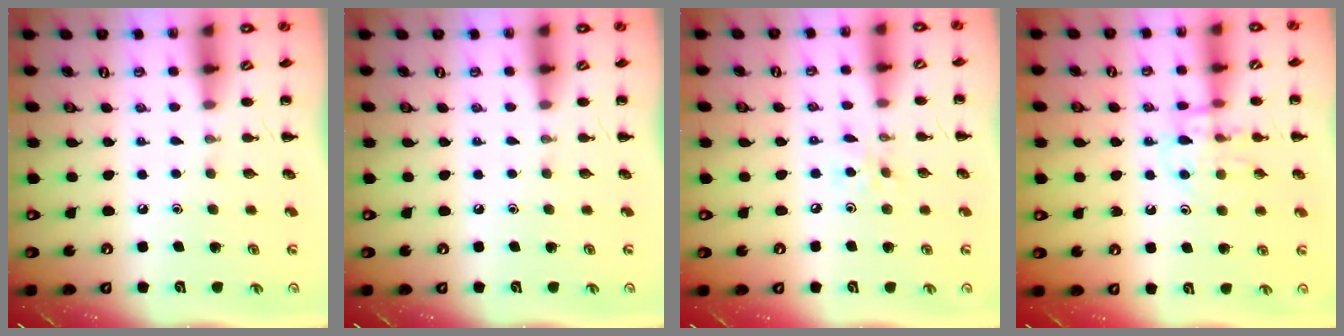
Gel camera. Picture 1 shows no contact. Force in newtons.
{"total": 0.0}
{"total": 3.5, "press": 3.4, "slide": 0.9}
{"total": 12.2, "press": 12.1, "slide": 0.9}